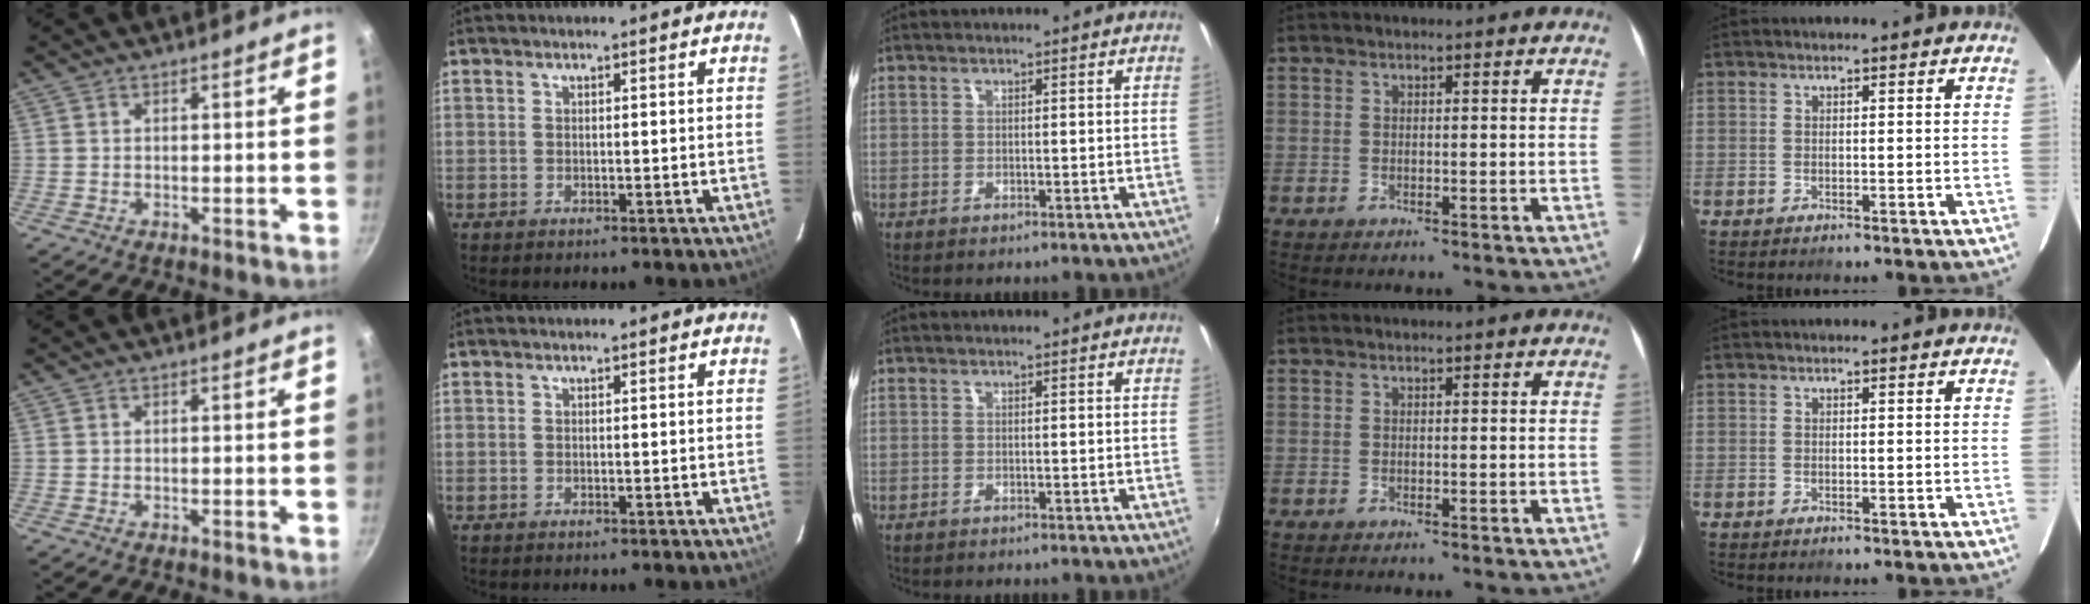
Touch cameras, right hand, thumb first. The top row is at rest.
{}